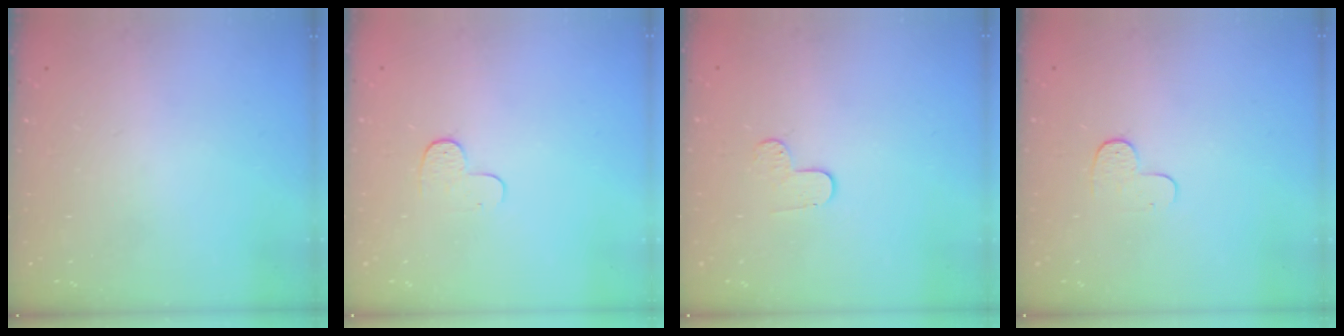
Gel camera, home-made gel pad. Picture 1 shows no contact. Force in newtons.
{"total": 3.9, "press": 3.8, "slide": 0.4}
{"total": 3.8, "press": 3.8, "slide": 0.3}
{"total": 3.9, "press": 3.8, "slide": 0.4}